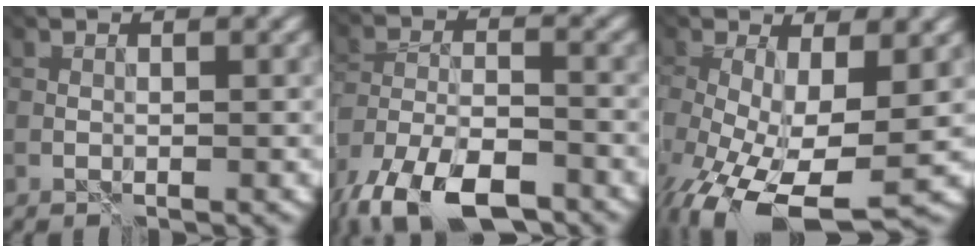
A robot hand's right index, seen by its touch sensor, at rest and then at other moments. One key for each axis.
{"total": 11.3, "fx": -8.9, "fy": 4.0, "fz": 5.7, "tx": -0.109, "ty": -0.027, "tz": -0.155}
{"total": 11.2, "fx": -4.0, "fy": 5.5, "fz": 8.9, "tx": -0.177, "ty": -0.055, "tz": -0.049}